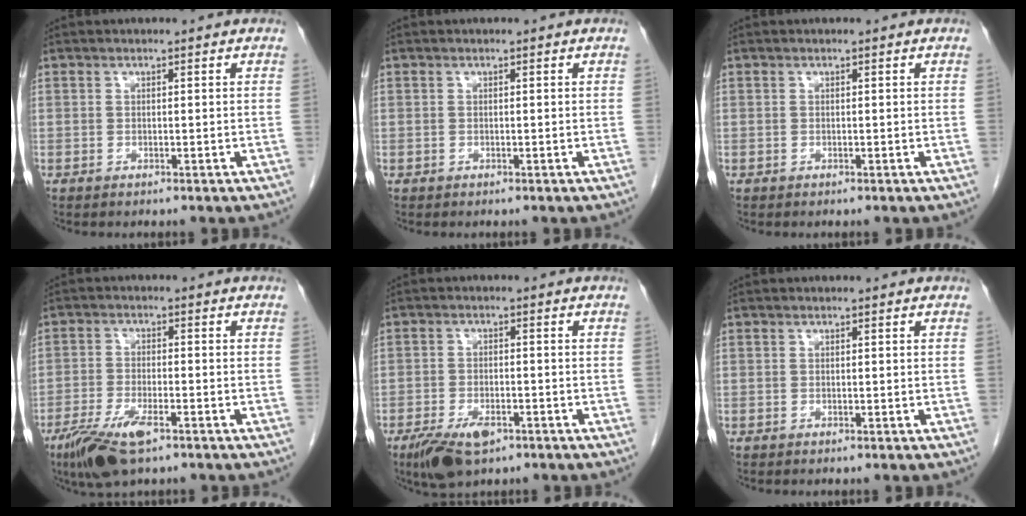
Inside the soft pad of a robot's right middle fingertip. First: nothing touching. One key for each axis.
{"total": 0.0}
{"total": 0.0}
{"total": 8.1, "fx": -5.0, "fy": 2.2, "fz": 6.0, "tx": -0.116, "ty": -0.014, "tz": -0.086}
{"total": 6.9, "fx": -4.2, "fy": 3.0, "fz": 4.6, "tx": -0.083, "ty": -0.008, "tz": -0.067}
{"total": 0.0}